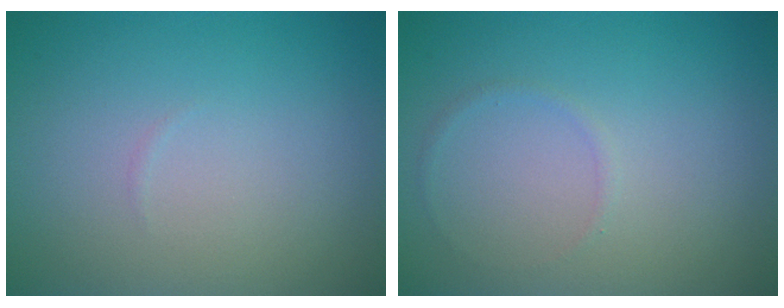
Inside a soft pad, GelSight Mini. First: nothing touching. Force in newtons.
{"total": 0.6, "press": 0.6, "slide": 0.1}